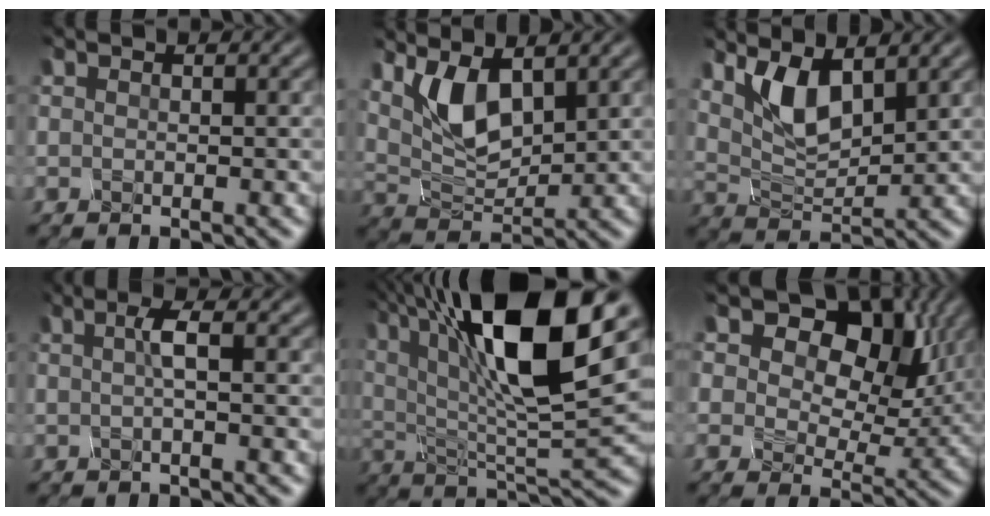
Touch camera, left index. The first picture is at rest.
{"total": 5.1, "force": [1.8, 2.4, 4.1], "torque": [-0.083, -0.010, 0.037]}
{"total": 4.6, "force": [1.9, 2.1, 3.6], "torque": [-0.075, -0.012, 0.038]}
{"total": 1.4, "force": [-0.4, 0.2, 1.4], "torque": [-0.025, 0.001, -0.010]}
{"total": 14.6, "force": [6.1, 4.7, 12.4], "torque": [-0.209, 0.012, 0.097]}
{"total": 12.8, "force": [5.4, 8.5, 8.0], "torque": [-0.116, 0.027, 0.065]}